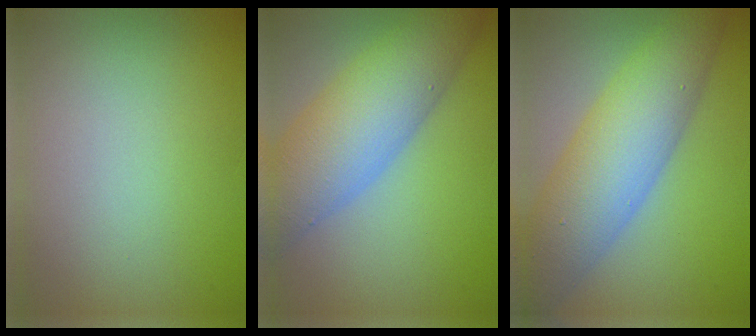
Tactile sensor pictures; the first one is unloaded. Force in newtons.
{"total": 8.6, "press": 8.6, "slide": 0.3}
{"total": 8.2, "press": 8.2, "slide": 0.1}